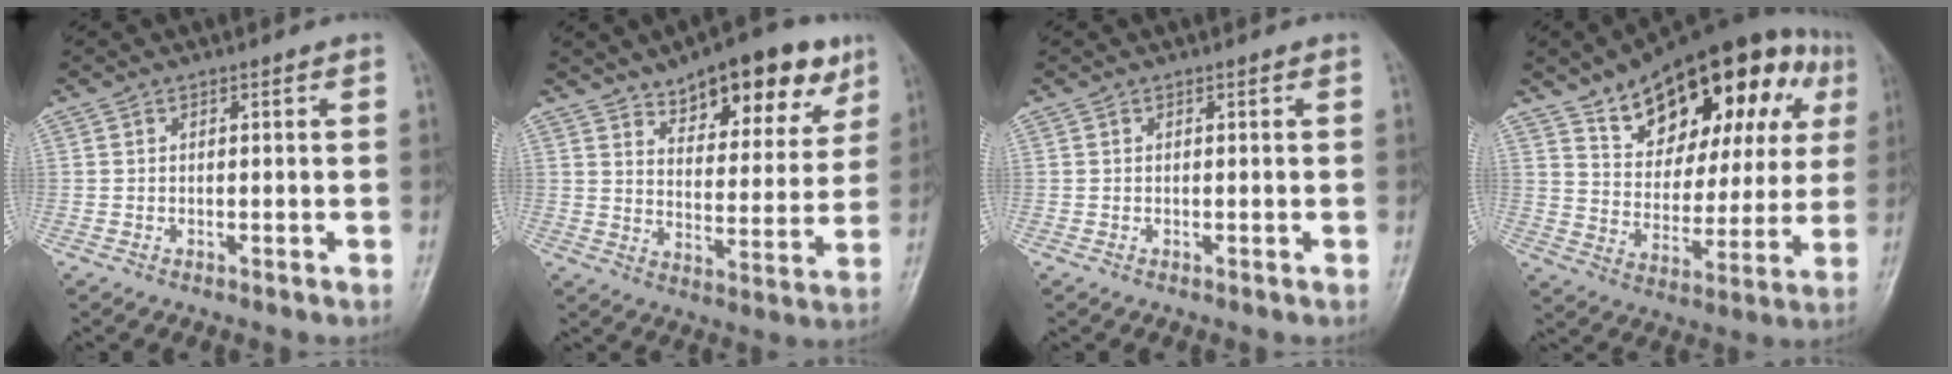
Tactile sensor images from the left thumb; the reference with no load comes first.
{"total": 16.8, "force": [10.6, 7.3, 10.8], "torque": [-0.098, -0.045, 0.153]}
{"total": 0.0}
{"total": 26.2, "force": [12.8, 14.0, 18.2], "torque": [-0.217, 0.000, 0.195]}